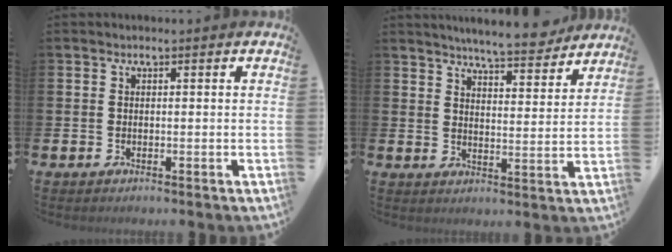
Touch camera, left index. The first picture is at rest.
{"total": 6.6, "force": [6.5, 0.3, 1.4], "torque": [-0.038, -0.040, 0.114]}